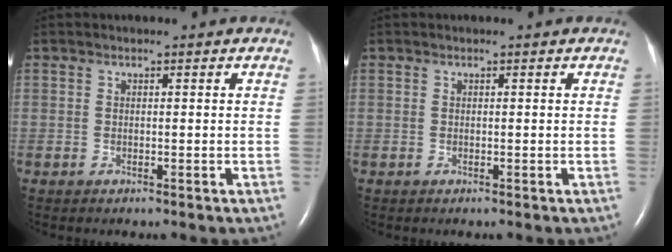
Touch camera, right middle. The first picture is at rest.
{"total": 0.0}